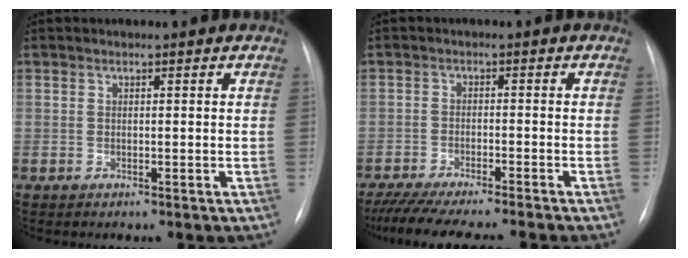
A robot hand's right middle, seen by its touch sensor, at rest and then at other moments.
{"total": 13.6, "force": [-12.0, -0.1, 6.5], "torque": [-0.091, -0.030, -0.179]}